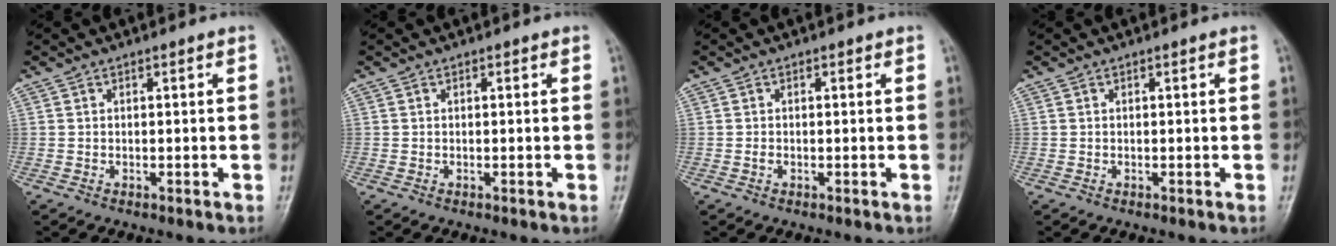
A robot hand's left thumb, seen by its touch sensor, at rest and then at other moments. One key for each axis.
{"total": 0.0}
{"total": 0.7, "fx": -0.1, "fy": 0.5, "fz": 0.4, "tx": -0.003, "ty": 0.001, "tz": -0.005}
{"total": 0.0}